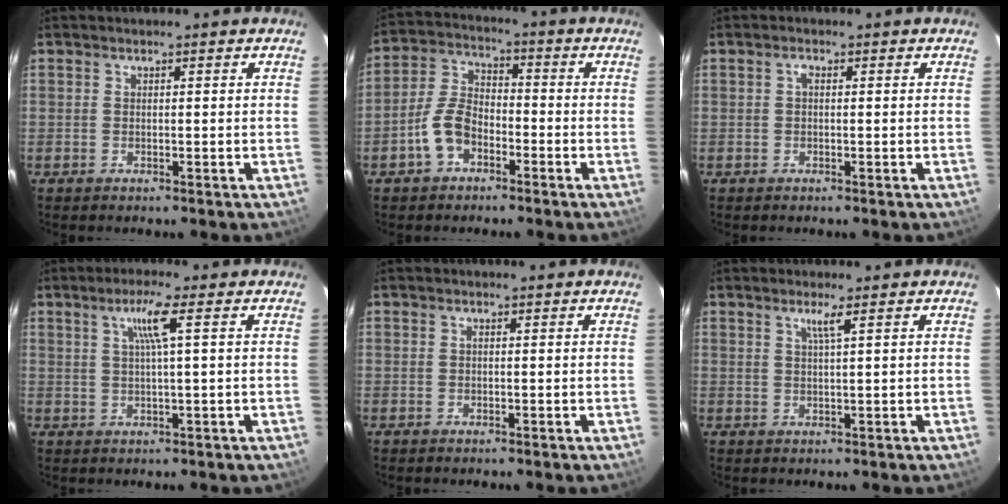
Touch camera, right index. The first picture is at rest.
{"total": 7.8, "force": [-3.9, 4.8, 4.7], "torque": [-0.104, 0.020, -0.075]}
{"total": 1.0, "force": [0.1, 0.5, 0.8], "torque": [-0.015, 0.006, -0.001]}
{"total": 4.5, "force": [1.5, -0.6, 4.2], "torque": [-0.075, 0.004, 0.029]}
{"total": 0.0}
{"total": 1.9, "force": [1.0, -0.6, 1.5], "torque": [-0.028, -0.003, 0.020]}